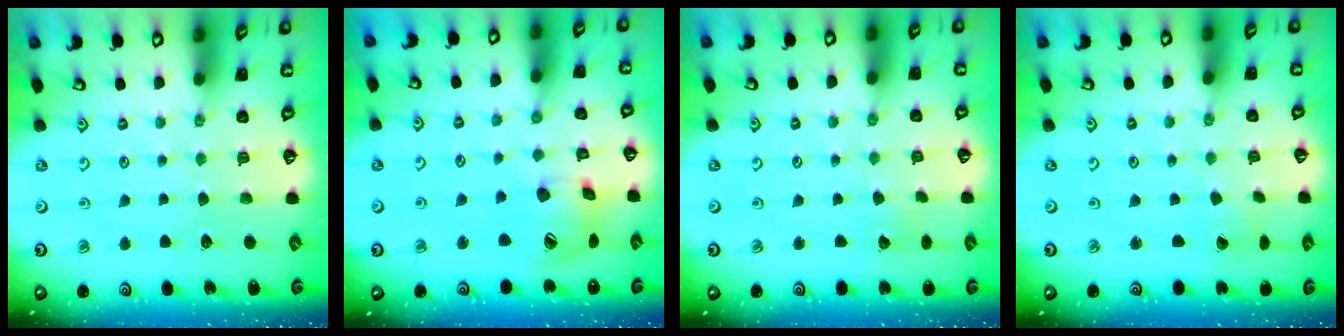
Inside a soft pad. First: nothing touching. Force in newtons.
{"total": 15.8, "press": 15.6, "slide": 2.2}
{"total": 2.8, "press": 2.8, "slide": 0.3}
{"total": 1.2, "press": 1.2, "slide": 0.0}